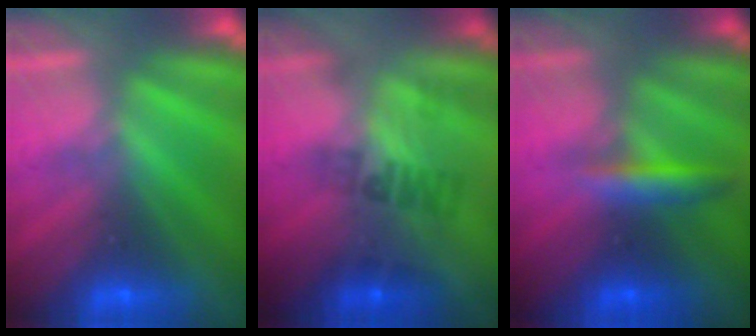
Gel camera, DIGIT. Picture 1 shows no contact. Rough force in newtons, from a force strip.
{"total": 2.3}
{"total": 2.9}